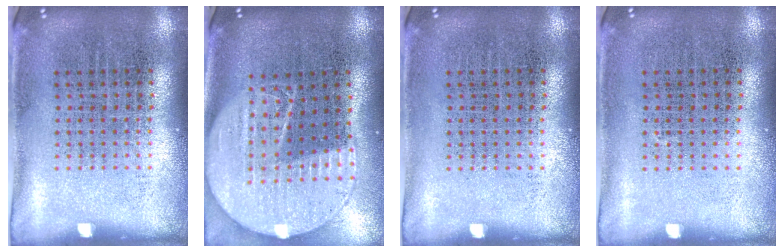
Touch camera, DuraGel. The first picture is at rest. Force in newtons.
{"total": 2.1, "press": 1.8, "slide": 1.1}
{"total": 0.0}
{"total": 0.0}